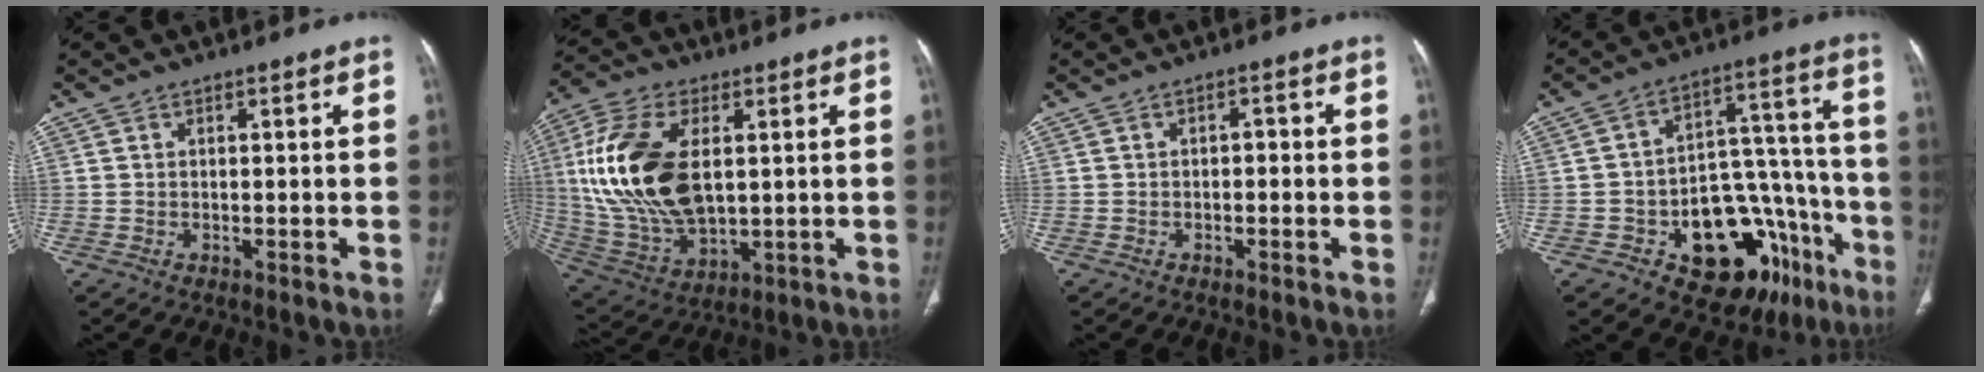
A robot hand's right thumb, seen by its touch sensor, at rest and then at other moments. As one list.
[{"total": 21.1, "force": [2.9, 11.8, 17.2], "torque": [-0.358, -0.011, 0.064]}, {"total": 1.5, "force": [-0.3, 1.0, 1.1], "torque": [-0.011, 0.007, -0.009]}, {"total": 22.3, "force": [-10.9, 12.9, 14.5], "torque": [-0.132, 0.101, -0.144]}]